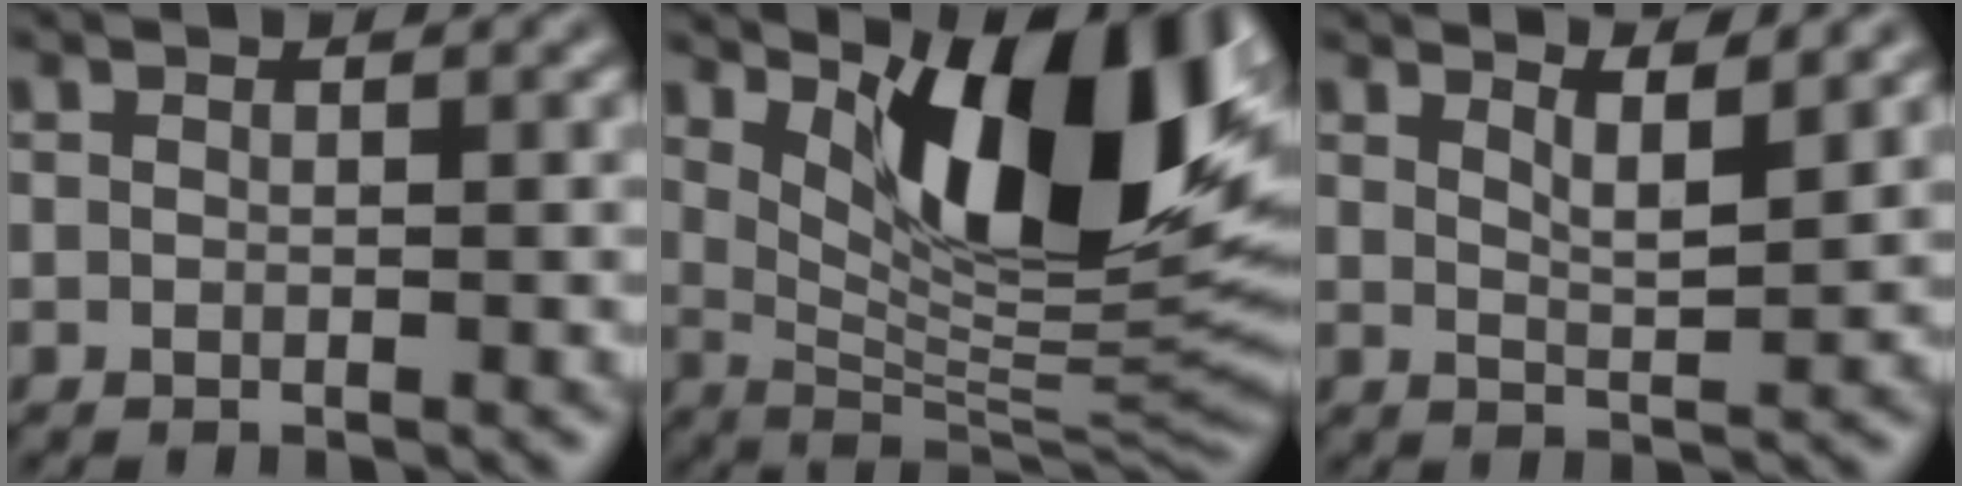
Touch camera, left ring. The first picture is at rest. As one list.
[{"total": 13.6, "force": [5.4, 4.7, 11.5], "torque": [-0.154, -0.008, 0.093]}, {"total": 3.2, "force": [2.5, 0.6, 1.9], "torque": [-0.020, -0.004, 0.038]}]